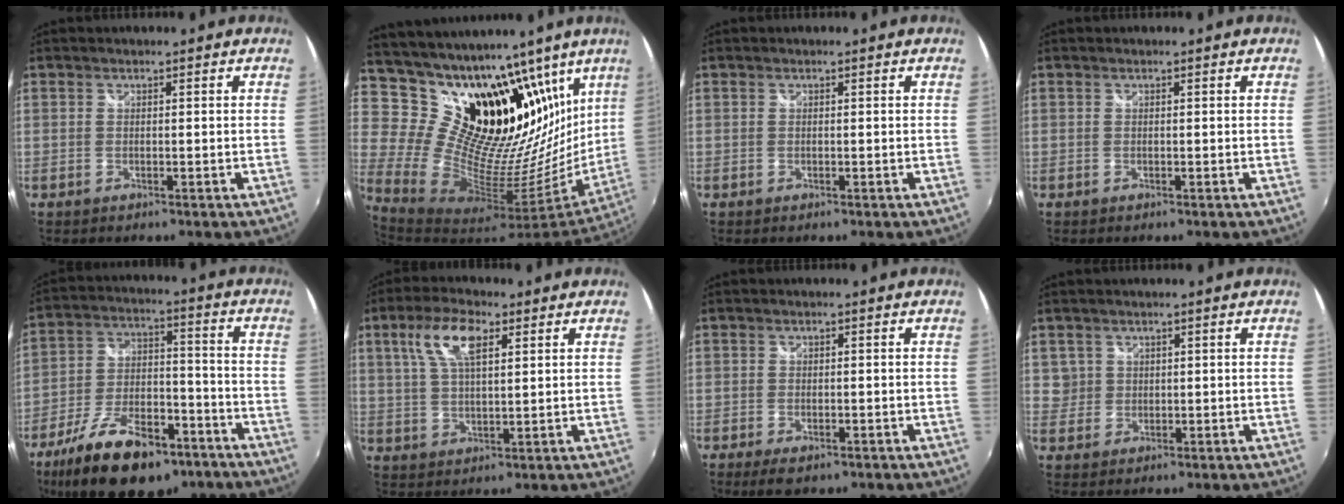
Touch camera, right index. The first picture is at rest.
{"total": 28.4, "force": [19.9, 15.5, 13.1], "torque": [-0.232, -0.037, 0.345]}
{"total": 0.0}
{"total": 0.0}
{"total": 20.8, "force": [-13.6, 9.3, 12.6], "torque": [-0.241, -0.011, -0.214]}
{"total": 8.6, "force": [3.7, 3.4, 7.0], "torque": [-0.139, 0.015, 0.070]}
{"total": 4.0, "force": [-2.6, 1.7, 2.5], "torque": [-0.057, -0.015, -0.045]}
{"total": 2.8, "force": [0.9, 2.6, -0.1], "torque": [0.016, 0.011, 0.014]}